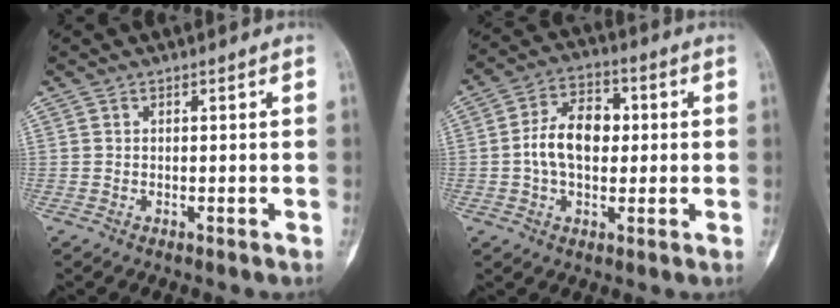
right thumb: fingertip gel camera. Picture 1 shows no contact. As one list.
[{"total": 10.4, "force": [0.2, 6.8, 7.9], "torque": [-0.122, 0.022, -0.003]}]